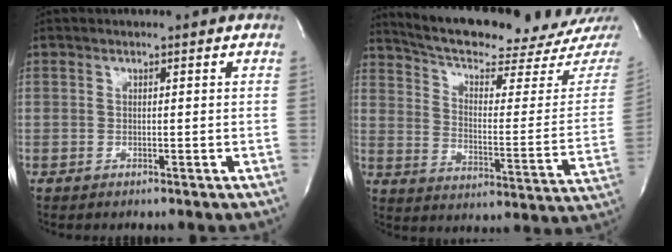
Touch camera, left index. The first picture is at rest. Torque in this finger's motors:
{"motor_torque": [-0.07, -0.19, 0.18, 0.02]}